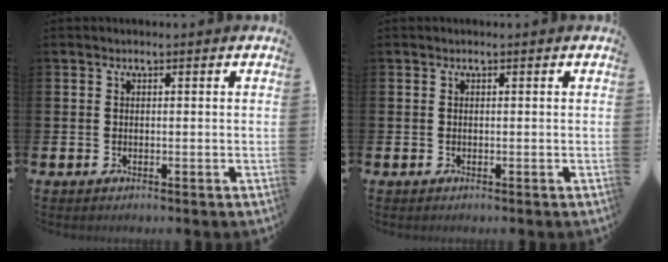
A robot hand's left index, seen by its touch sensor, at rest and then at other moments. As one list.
[{"total": 0.0}]